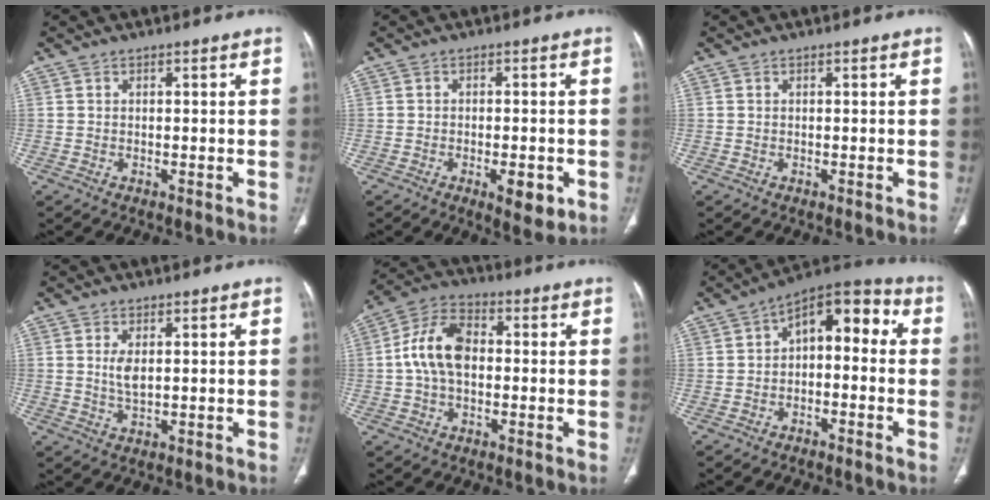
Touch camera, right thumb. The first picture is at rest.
{"total": 5.8, "force": [-2.1, 2.3, 4.9], "torque": [-0.062, -0.002, -0.024]}
{"total": 0.0}
{"total": 3.1, "force": [0.7, 1.3, 2.7], "torque": [-0.055, -0.007, 0.018]}
{"total": 10.6, "force": [0.1, 6.8, 8.2], "torque": [-0.155, 0.029, -0.006]}
{"total": 10.7, "force": [0.2, 6.2, 8.7], "torque": [-0.083, 0.048, -0.012]}